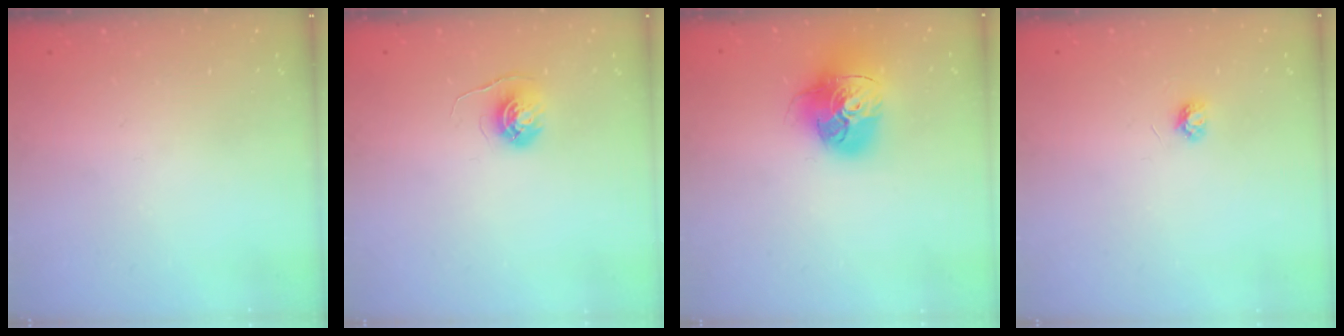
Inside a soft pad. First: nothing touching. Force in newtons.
{"total": 5.6, "press": 5.5, "slide": 0.4}
{"total": 17.5, "press": 17.4, "slide": 1.9}
{"total": 3.5, "press": 3.4, "slide": 0.3}